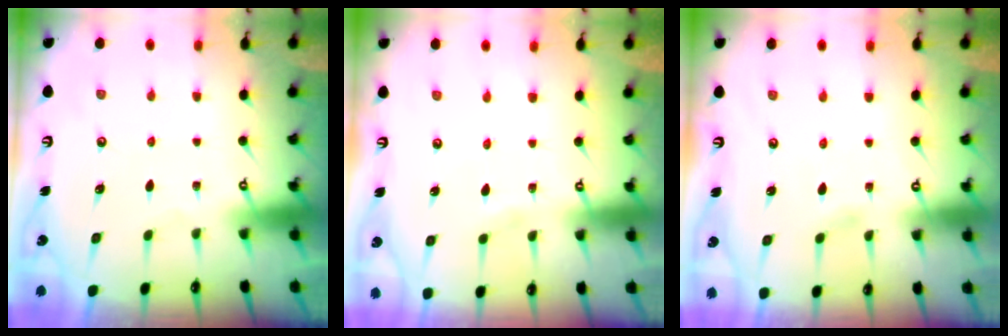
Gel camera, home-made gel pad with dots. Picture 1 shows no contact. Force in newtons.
{"total": 1.3, "press": 1.3, "slide": 0.2}
{"total": 3.7, "press": 3.7, "slide": 0.4}